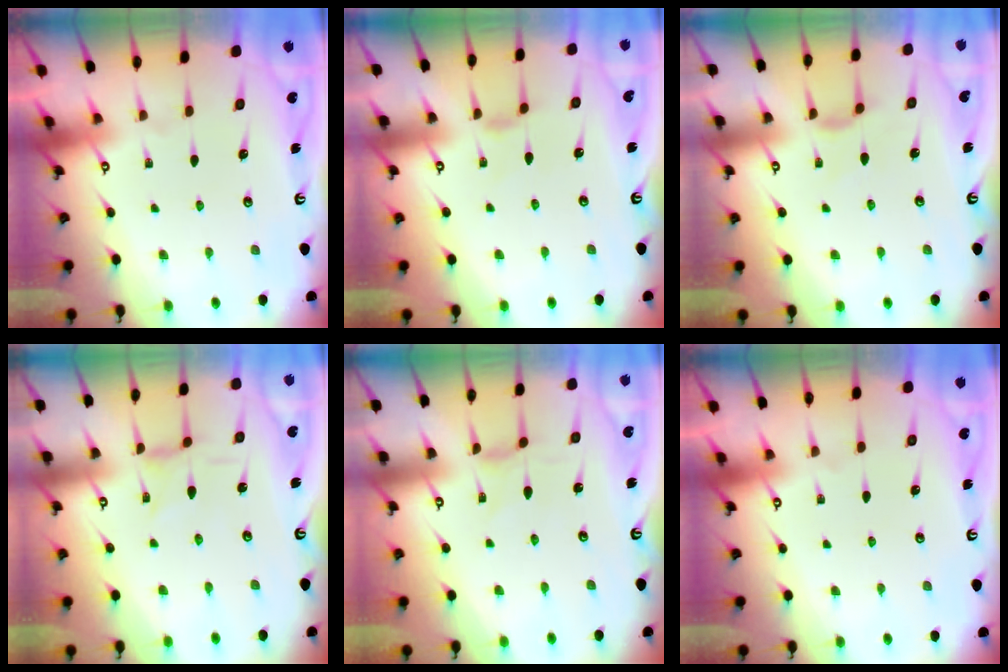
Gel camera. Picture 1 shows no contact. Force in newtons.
{"total": 0.0}
{"total": 2.7, "press": 2.6, "slide": 0.6}
{"total": 0.0}
{"total": 0.0}
{"total": 0.0}